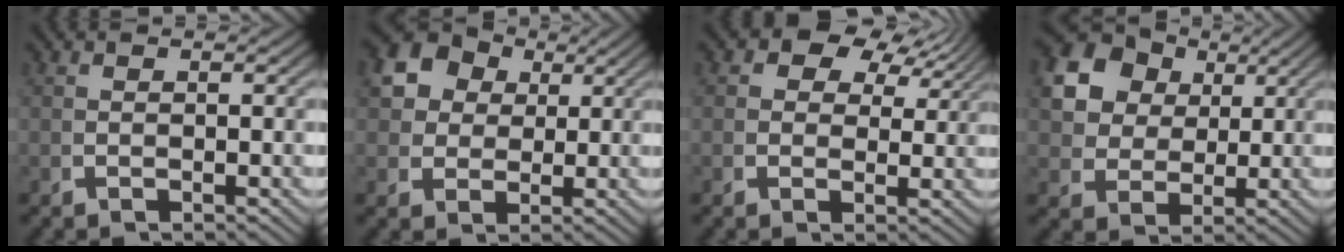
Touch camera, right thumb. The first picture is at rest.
{"total": 10.3, "force": [3.8, 8.2, 5.1], "torque": [-0.115, -0.003, 0.063]}
{"total": 4.8, "force": [2.7, 2.9, 2.8], "torque": [-0.045, 0.007, 0.040]}
{"total": 11.4, "force": [4.1, 8.8, 5.9], "torque": [-0.138, -0.007, 0.072]}